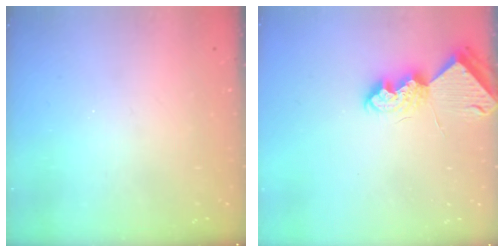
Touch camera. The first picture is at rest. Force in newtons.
{"total": 8.3, "press": 8.3, "slide": 0.3}